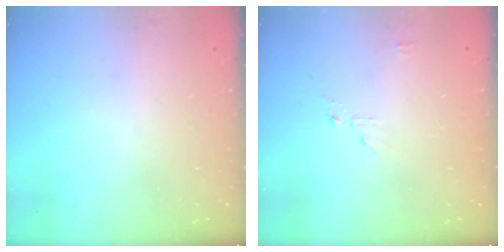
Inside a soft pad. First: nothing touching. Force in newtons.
{"total": 4.0, "press": 3.9, "slide": 0.3}